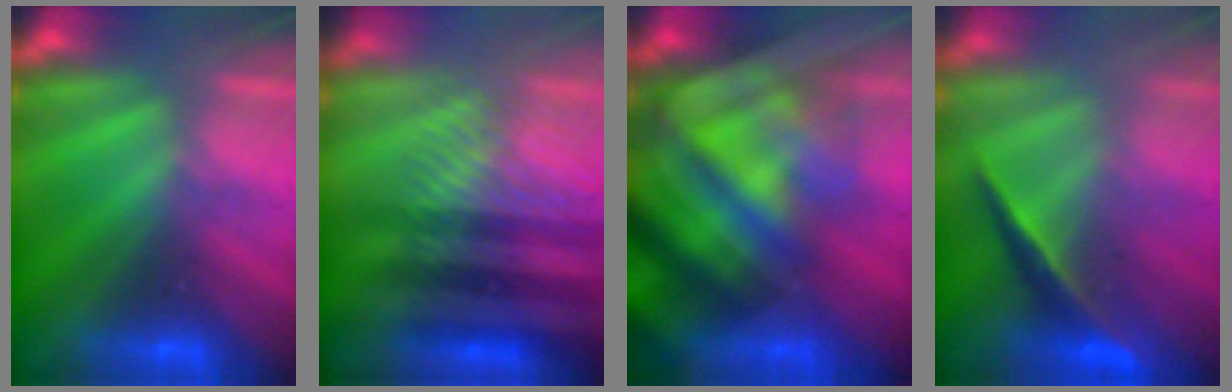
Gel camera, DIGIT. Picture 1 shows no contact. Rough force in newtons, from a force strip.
{"total": 4.0}
{"total": 7.7}
{"total": 2.0}